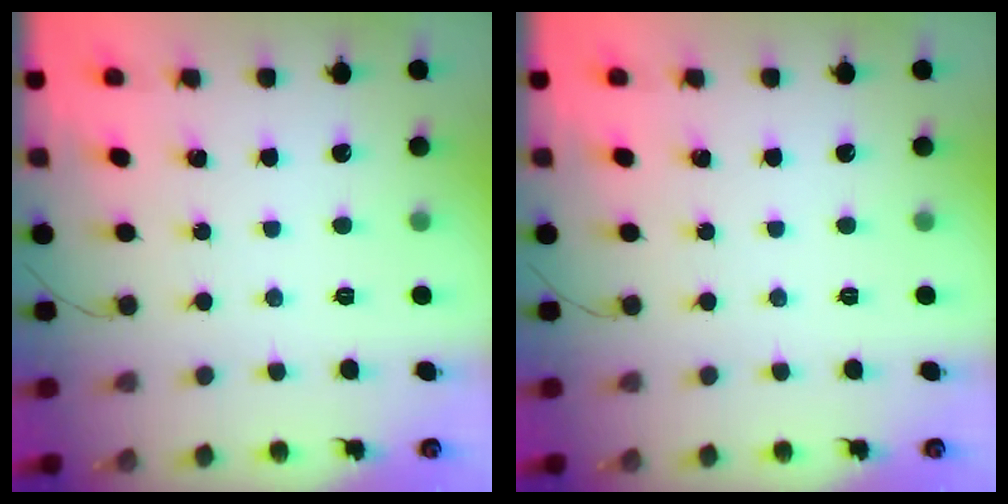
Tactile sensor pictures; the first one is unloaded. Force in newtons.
{"total": 0.0}